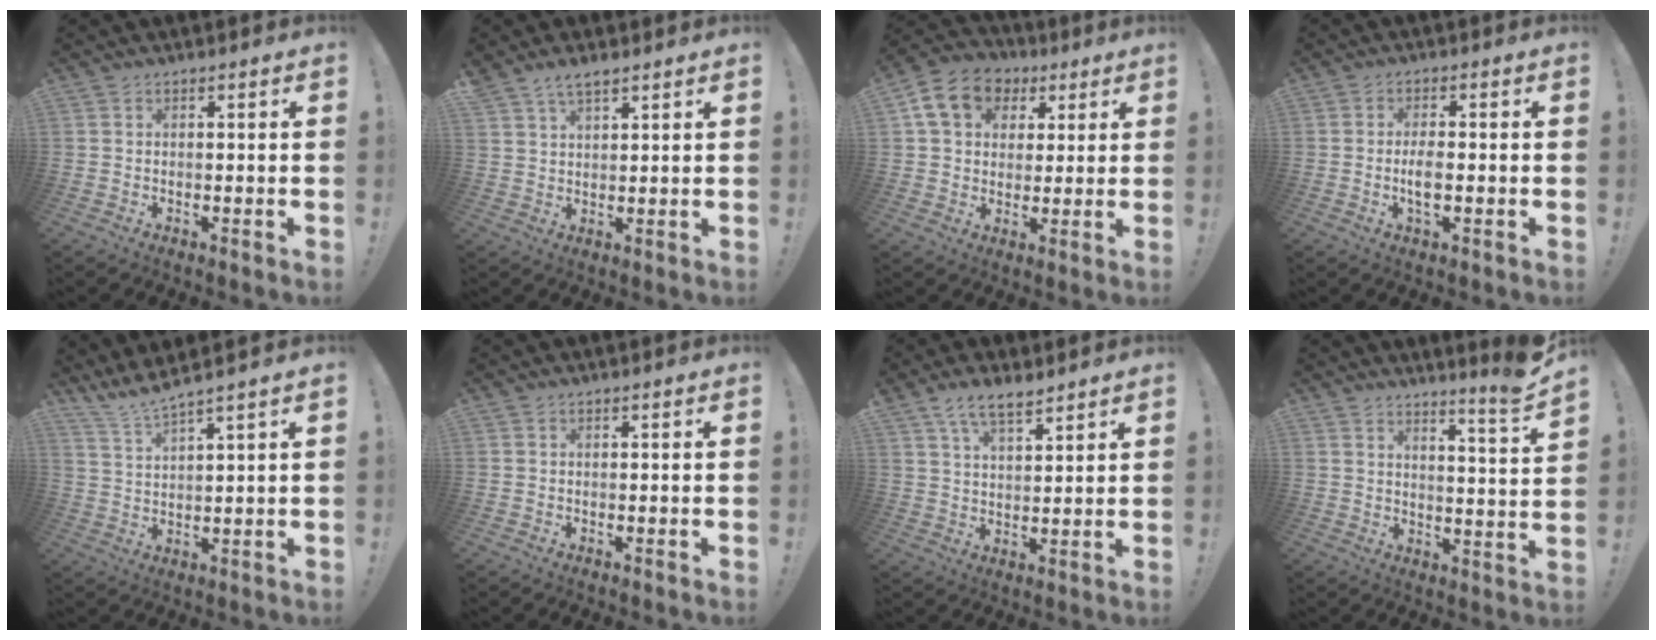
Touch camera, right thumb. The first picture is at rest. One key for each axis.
{"total": 4.6, "fx": 3.5, "fy": 1.7, "fz": 2.4, "tx": -0.037, "ty": -0.020, "tz": 0.065}
{"total": 14.0, "fx": 5.3, "fy": 11.0, "fz": 6.8, "tx": -0.103, "ty": -0.009, "tz": 0.106}
{"total": 4.8, "fx": -1.2, "fy": 1.5, "fz": 4.4, "tx": -0.104, "ty": -0.002, "tz": -0.023}
{"total": 5.5, "fx": 4.9, "fy": -0.5, "fz": 2.3, "tx": -0.057, "ty": -0.034, "tz": 0.089}
{"total": 0.0}
{"total": 7.3, "fx": 5.6, "fy": 2.6, "fz": 3.9, "tx": -0.065, "ty": -0.028, "tz": 0.103}
{"total": 6.9, "fx": 5.3, "fy": -0.9, "fz": 4.3, "tx": -0.054, "ty": -0.056, "tz": 0.081}